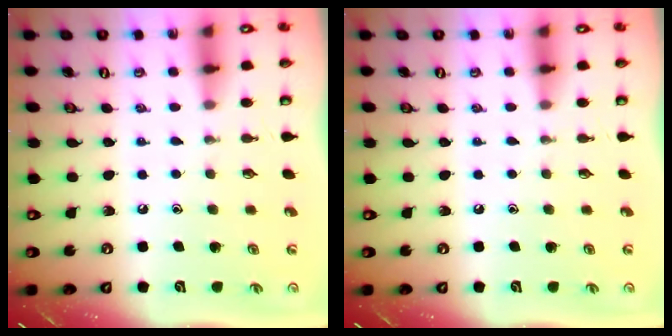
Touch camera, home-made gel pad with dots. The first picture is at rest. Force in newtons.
{"total": 0.0}